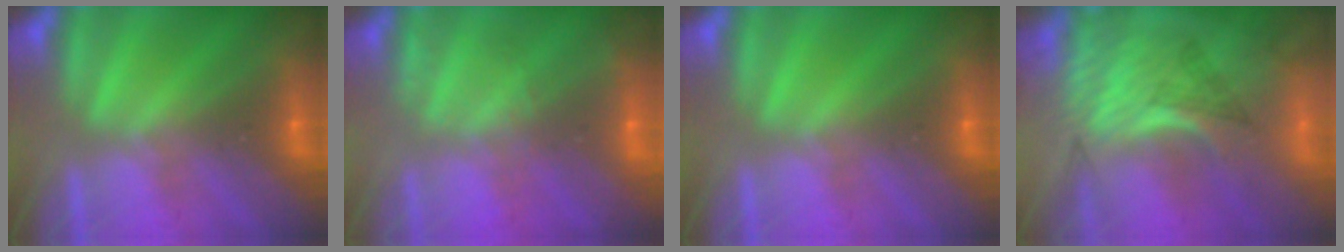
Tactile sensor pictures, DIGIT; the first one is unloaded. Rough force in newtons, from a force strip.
{"total": 2.2}
{"total": 0.0}
{"total": 3.1}